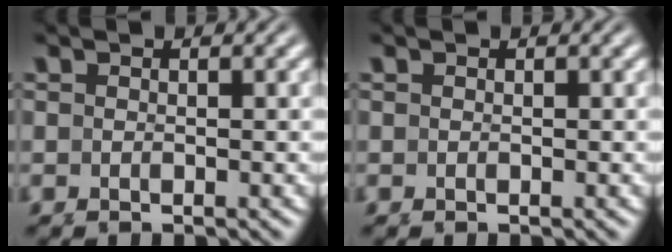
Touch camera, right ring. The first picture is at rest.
{"total": 0.0}